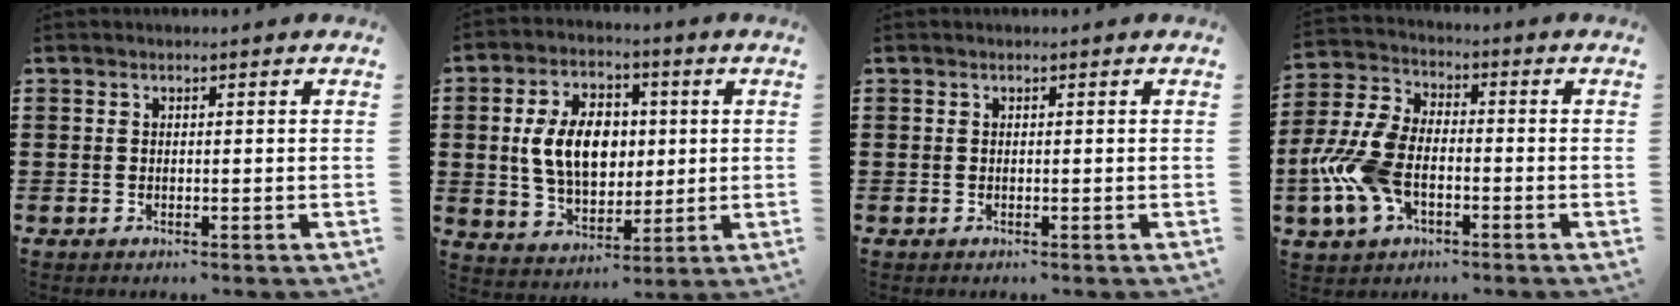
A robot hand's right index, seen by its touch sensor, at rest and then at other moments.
{"total": 10.3, "force": [1.0, 6.9, 7.6], "torque": [-0.160, 0.013, 0.013]}
{"total": 0.0}
{"total": 9.5, "force": [-2.7, 5.4, 7.3], "torque": [-0.195, -0.006, -0.057]}